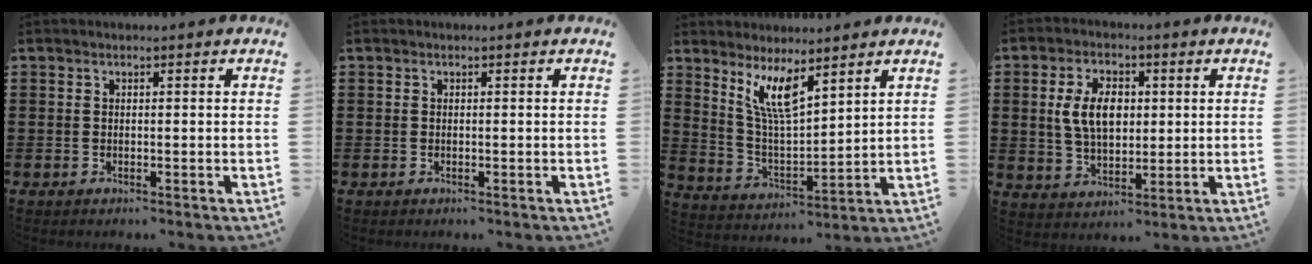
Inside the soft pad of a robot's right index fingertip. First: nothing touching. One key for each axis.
{"total": 0.0}
{"total": 7.0, "fx": 4.4, "fy": 1.5, "fz": 5.2, "tx": -0.112, "ty": -0.017, "tz": 0.079}
{"total": 7.6, "fx": 1.2, "fy": 4.6, "fz": 5.9, "tx": -0.131, "ty": 0.009, "tz": 0.013}